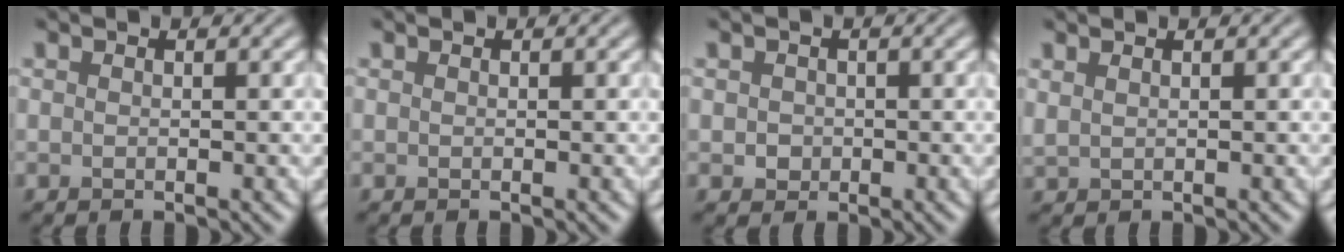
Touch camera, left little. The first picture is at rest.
{"total": 0.0}
{"total": 1.1, "force": [0.0, 1.0, 0.3], "torque": [-0.002, -0.003, -0.001]}
{"total": 0.7, "force": [0.6, 0.2, 0.3], "torque": [-0.011, -0.001, 0.014]}